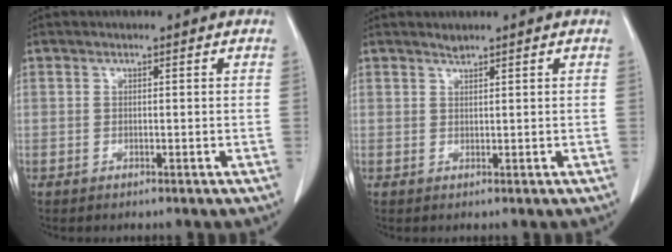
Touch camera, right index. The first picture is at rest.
{"total": 0.7, "force": [0.7, 0.0, 0.0], "torque": [-0.005, 0.000, 0.014]}